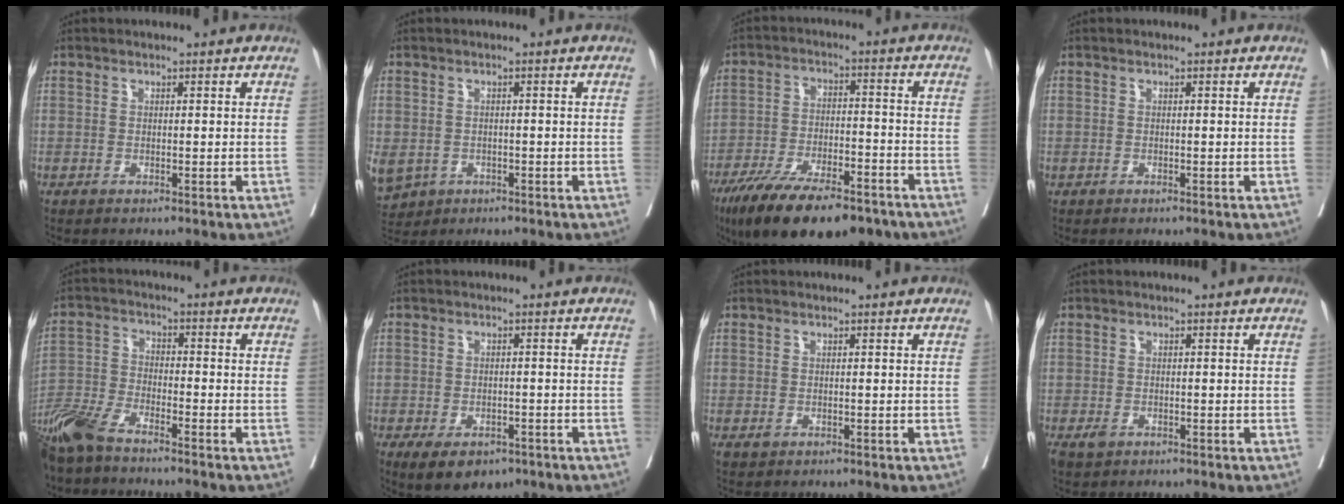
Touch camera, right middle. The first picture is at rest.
{"total": 12.8, "force": [-4.9, 10.6, 5.2], "torque": [-0.166, -0.007, -0.062]}
{"total": 17.2, "force": [-12.6, 5.1, 10.5], "torque": [-0.166, -0.015, -0.204]}
{"total": 0.0}
{"total": 8.6, "force": [-7.1, 1.8, 4.4], "torque": [-0.098, -0.026, -0.145]}
{"total": 7.6, "force": [-5.0, 4.2, 3.9], "torque": [-0.054, -0.002, -0.072]}
{"total": 0.6, "force": [-0.2, 0.5, 0.3], "torque": [-0.004, 0.001, 0.000]}
{"total": 1.7, "force": [-0.9, 1.2, 0.8], "torque": [-0.015, 0.000, -0.008]}